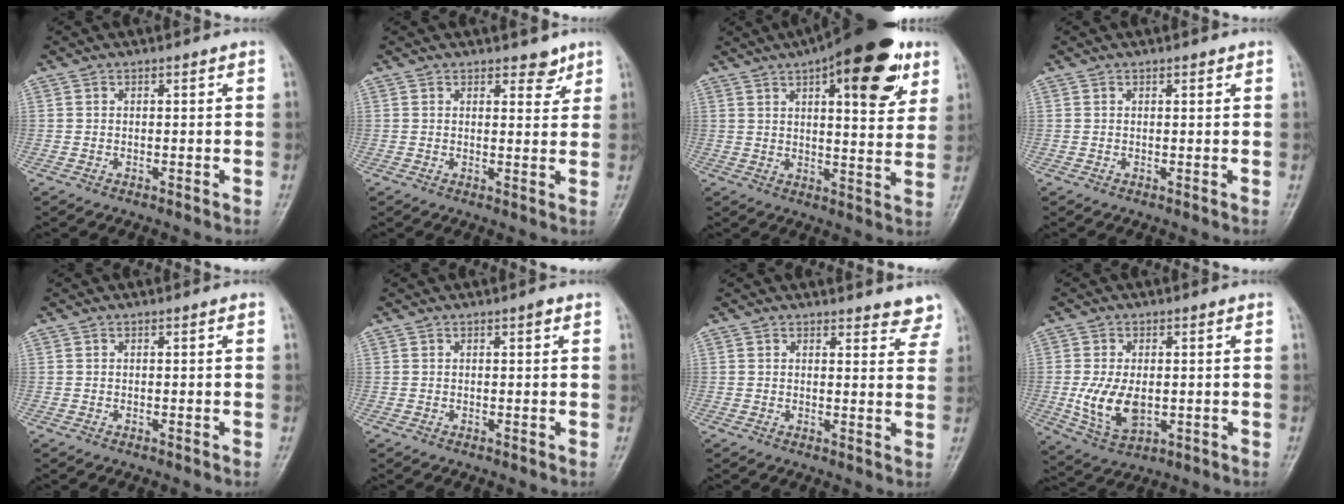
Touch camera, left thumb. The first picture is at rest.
{"total": 3.4, "force": [2.5, 1.7, 1.6], "torque": [0.000, -0.015, 0.033]}
{"total": 20.6, "force": [10.5, 7.5, 16.1], "torque": [-0.197, -0.023, 0.145]}
{"total": 0.8, "force": [0.6, 0.3, 0.5], "torque": [-0.007, -0.002, 0.008]}
{"total": 0.0}
{"total": 0.8, "force": [0.5, 0.2, 0.6], "torque": [-0.009, -0.001, 0.006]}
{"total": 5.8, "force": [5.5, 1.7, 0.8], "torque": [0.025, -0.035, 0.042]}
{"total": 9.0, "force": [-0.7, 5.4, 7.2], "torque": [-0.131, -0.012, -0.002]}